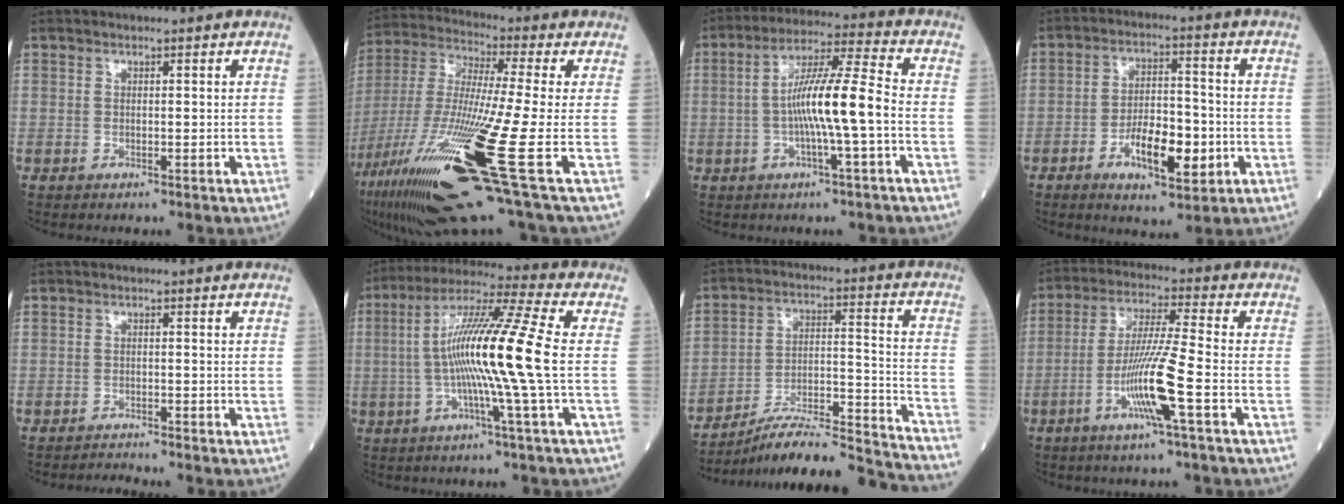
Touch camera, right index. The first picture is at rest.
{"total": 26.3, "force": [-10.0, 1.4, 24.2], "torque": [-0.475, -0.058, -0.179]}
{"total": 10.9, "force": [-1.6, 0.0, 10.8], "torque": [-0.192, 0.013, -0.038]}
{"total": 9.5, "force": [-3.2, 3.4, 8.3], "torque": [-0.145, 0.003, -0.053]}
{"total": 1.4, "force": [-1.3, -0.5, -0.4], "torque": [0.012, -0.006, -0.020]}
{"total": 15.3, "force": [-0.9, -2.0, 15.2], "torque": [-0.272, 0.003, -0.029]}
{"total": 20.8, "force": [-19.6, -0.4, 7.0], "torque": [-0.088, 0.014, -0.298]}
{"total": 10.5, "force": [-3.8, -0.9, 9.8], "torque": [-0.193, -0.010, -0.076]}